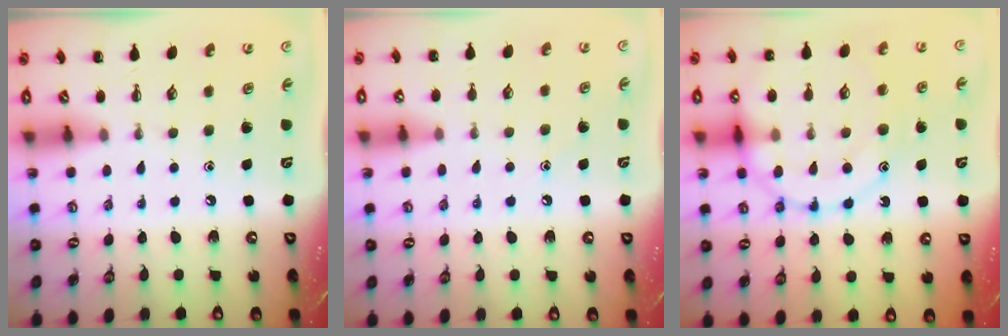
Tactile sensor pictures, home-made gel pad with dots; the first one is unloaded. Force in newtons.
{"total": 8.2, "press": 7.8, "slide": 2.4}
{"total": 15.9, "press": 15.8, "slide": 1.6}